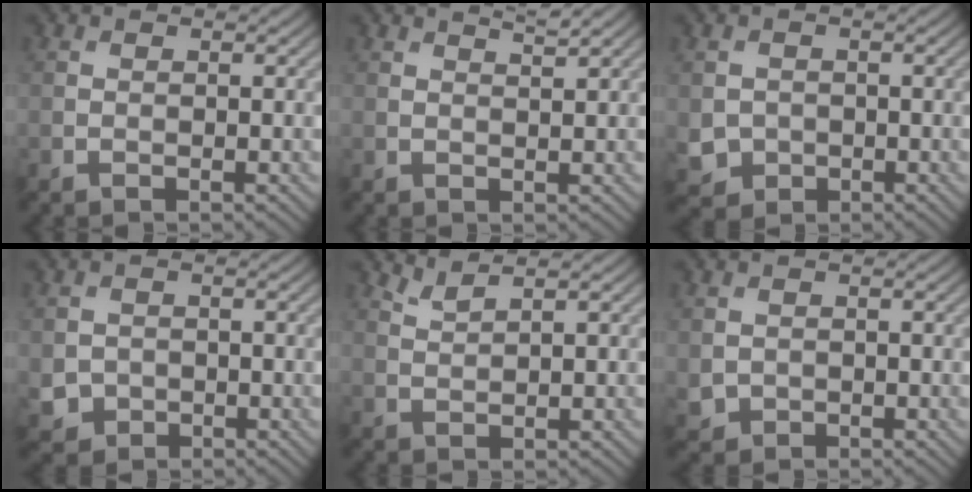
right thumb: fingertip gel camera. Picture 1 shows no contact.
{"total": 1.9, "force": [1.6, 0.2, 1.1], "torque": [-0.020, 0.001, 0.027]}
{"total": 2.9, "force": [-0.6, 2.7, 0.9], "torque": [-0.025, -0.013, -0.009]}
{"total": 2.7, "force": [-0.8, 2.5, 0.8], "torque": [-0.022, -0.011, -0.013]}
{"total": 2.0, "force": [1.7, 0.2, 0.9], "torque": [-0.028, 0.004, 0.042]}
{"total": 1.6, "force": [0.0, 1.5, 0.6], "torque": [-0.019, -0.012, 0.003]}